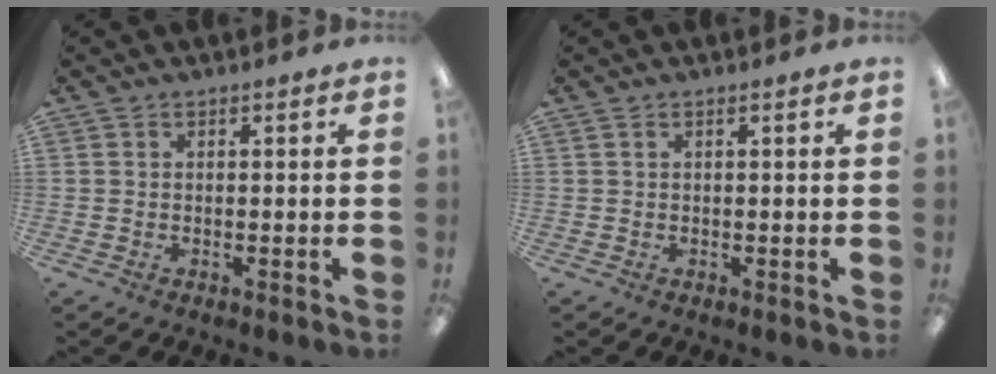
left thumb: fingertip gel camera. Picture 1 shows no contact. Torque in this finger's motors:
{"motor_torque": [-0.03, 0.15, 0.55, -0.11, 0.00]}